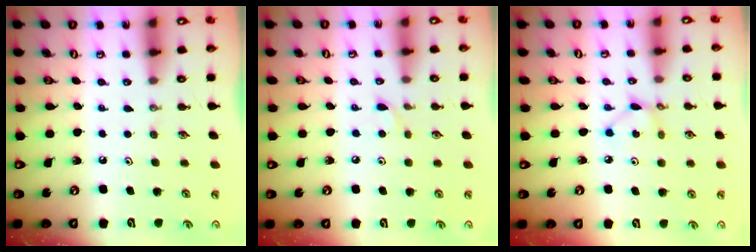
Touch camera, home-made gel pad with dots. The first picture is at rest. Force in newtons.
{"total": 4.7, "press": 4.6, "slide": 0.6}
{"total": 2.9, "press": 2.9, "slide": 0.1}